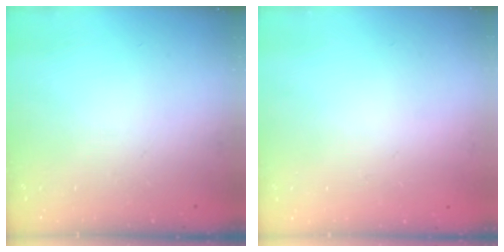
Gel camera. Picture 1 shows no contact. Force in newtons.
{"total": 1.8, "press": 1.7, "slide": 0.1}